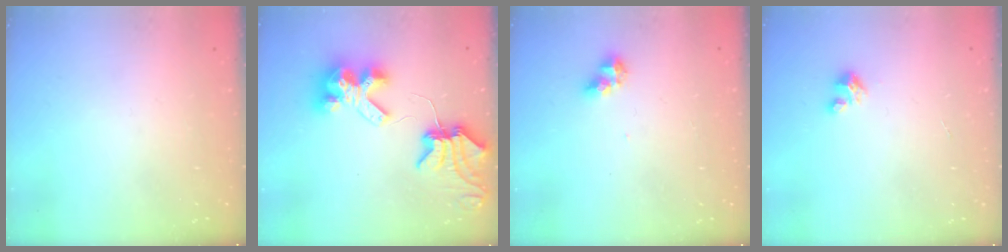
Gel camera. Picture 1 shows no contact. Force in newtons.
{"total": 11.8, "press": 11.7, "slide": 1.3}
{"total": 5.8, "press": 5.8, "slide": 0.1}
{"total": 4.0, "press": 4.0, "slide": 0.3}